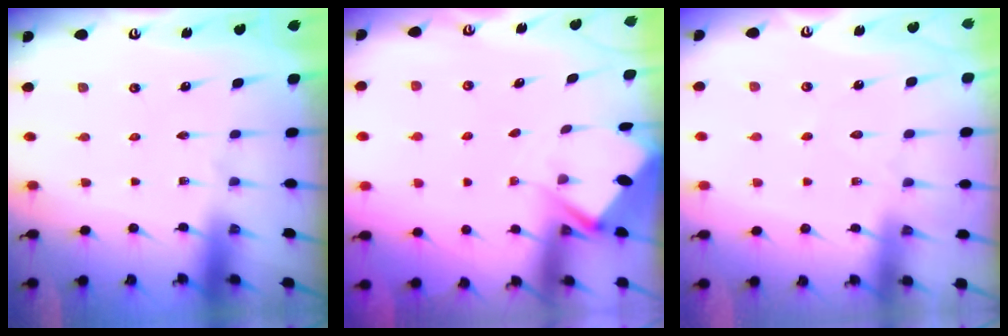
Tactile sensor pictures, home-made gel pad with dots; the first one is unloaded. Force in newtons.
{"total": 2.7, "press": 2.7, "slide": 0.4}
{"total": 4.9, "press": 4.9, "slide": 0.6}